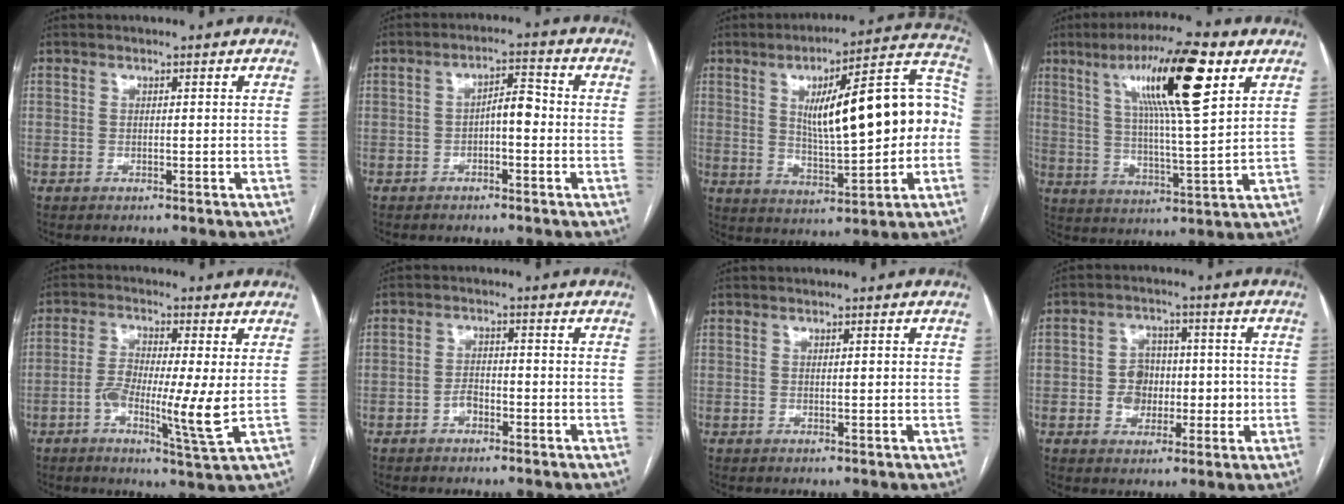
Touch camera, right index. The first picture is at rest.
{"total": 4.1, "force": [-0.7, 1.5, 3.7], "torque": [-0.059, 0.018, -0.012]}
{"total": 19.8, "force": [1.7, 4.5, 19.2], "torque": [-0.279, 0.041, 0.031]}
{"total": 16.2, "force": [7.5, 1.2, 14.3], "torque": [-0.249, 0.013, 0.121]}
{"total": 8.8, "force": [-1.5, 0.5, 8.6], "torque": [-0.155, -0.010, -0.031]}
{"total": 2.3, "force": [-1.4, 1.4, 1.2], "torque": [-0.018, 0.006, -0.026]}
{"total": 1.2, "force": [0.3, 0.3, 1.1], "torque": [-0.018, 0.001, 0.003]}
{"total": 6.4, "force": [-0.6, 5.3, 3.4], "torque": [-0.049, 0.022, -0.007]}